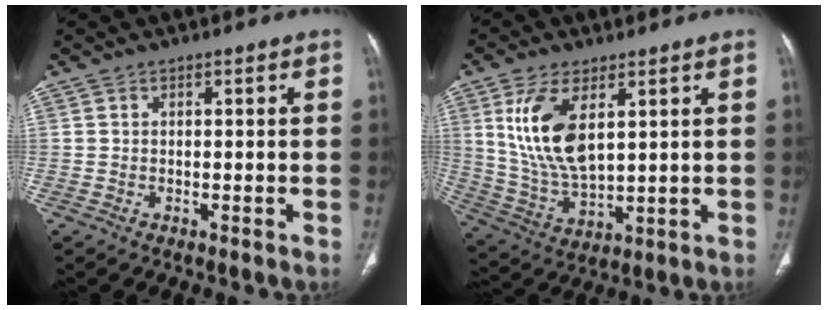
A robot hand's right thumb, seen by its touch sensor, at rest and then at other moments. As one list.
[{"total": 13.4, "force": [4.5, 6.5, 10.7], "torque": [-0.212, -0.022, 0.101]}]